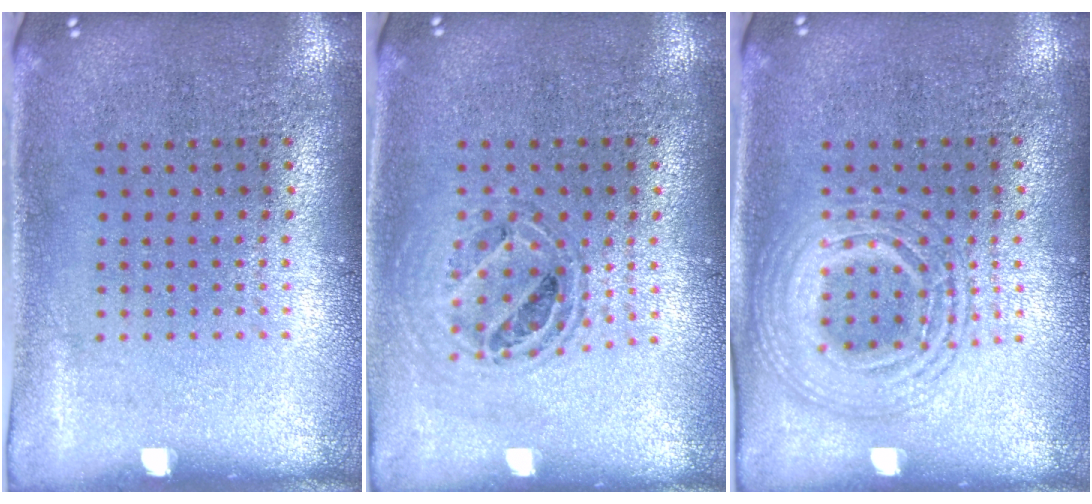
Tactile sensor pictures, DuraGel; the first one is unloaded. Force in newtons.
{"total": 0.7, "press": 0.7, "slide": 0.1}
{"total": 2.7, "press": 2.7, "slide": 0.3}